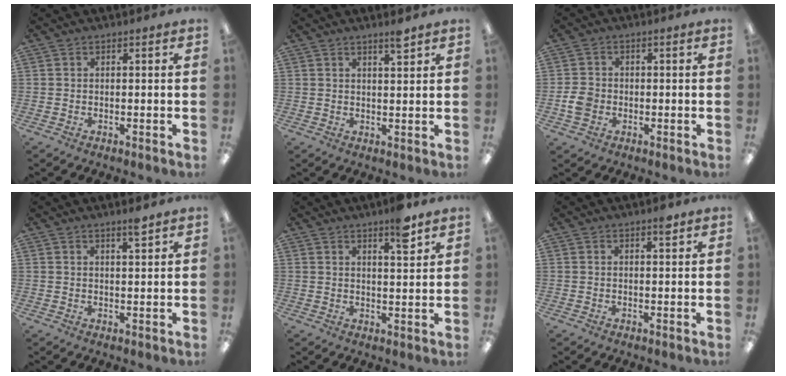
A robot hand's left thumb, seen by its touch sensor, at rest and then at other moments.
{"total": 3.2, "force": [2.6, 0.2, 1.9], "torque": [-0.026, -0.010, 0.042]}
{"total": 4.4, "force": [-1.0, 3.6, 2.4], "torque": [-0.045, 0.006, -0.017]}
{"total": 2.7, "force": [2.1, 0.0, 1.6], "torque": [-0.020, -0.008, 0.034]}
{"total": 6.2, "force": [4.5, 1.3, 3.9], "torque": [-0.049, -0.027, 0.071]}
{"total": 1.9, "force": [1.4, 0.3, 1.2], "torque": [-0.010, -0.006, 0.020]}